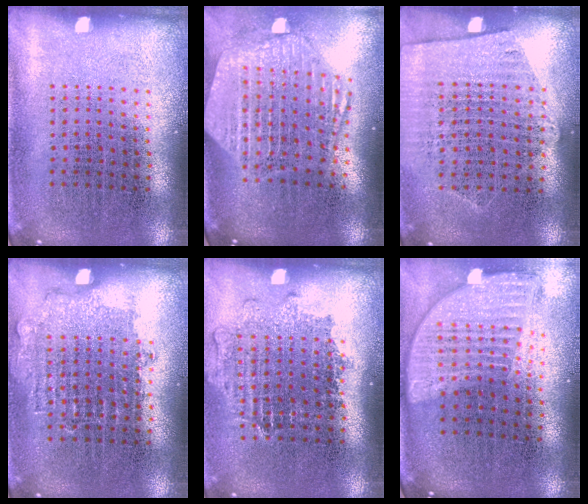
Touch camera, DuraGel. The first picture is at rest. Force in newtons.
{"total": 2.7, "press": 2.3, "slide": 1.5}
{"total": 1.1, "press": 1.0, "slide": 0.5}
{"total": 0.8, "press": 0.8, "slide": 0.3}
{"total": 1.0, "press": 1.0, "slide": 0.4}
{"total": 2.0, "press": 1.6, "slide": 1.2}